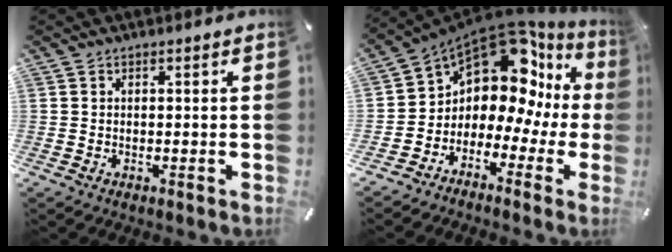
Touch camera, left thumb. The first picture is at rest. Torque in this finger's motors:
{"motor_torque": [1.55, 2.42, 1.79, -0.18, 0.39]}